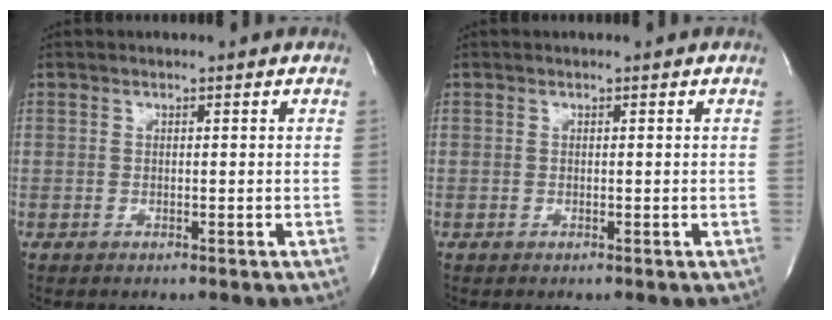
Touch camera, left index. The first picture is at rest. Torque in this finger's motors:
{"motor_torque": [0.00, 0.00, 0.00, 0.00]}